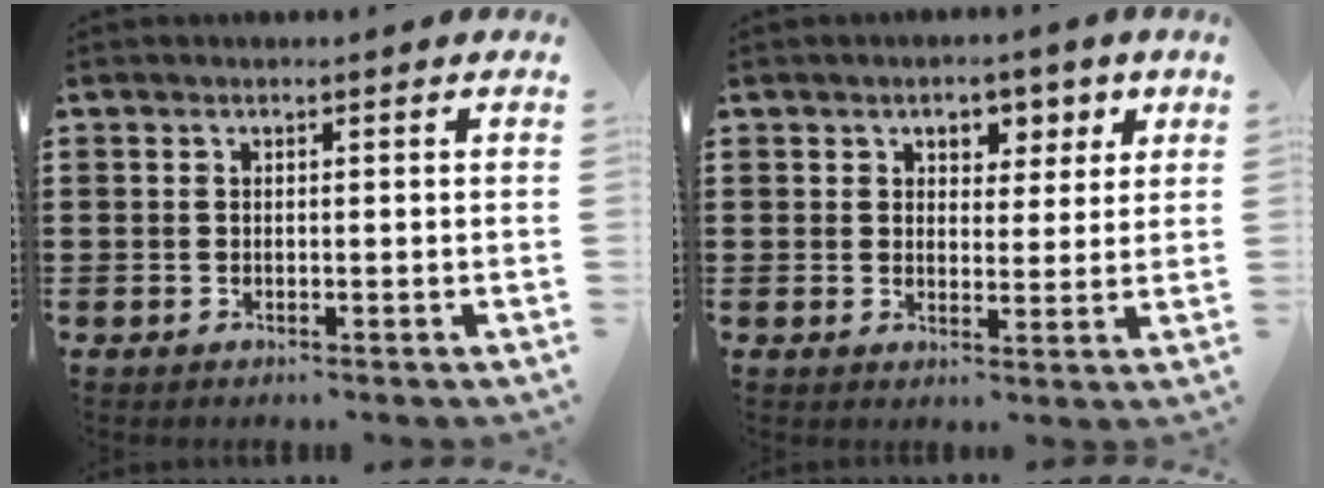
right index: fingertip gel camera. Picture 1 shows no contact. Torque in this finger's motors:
{"motor_torque": [0.17, -0.12, 0.26, 0.04]}